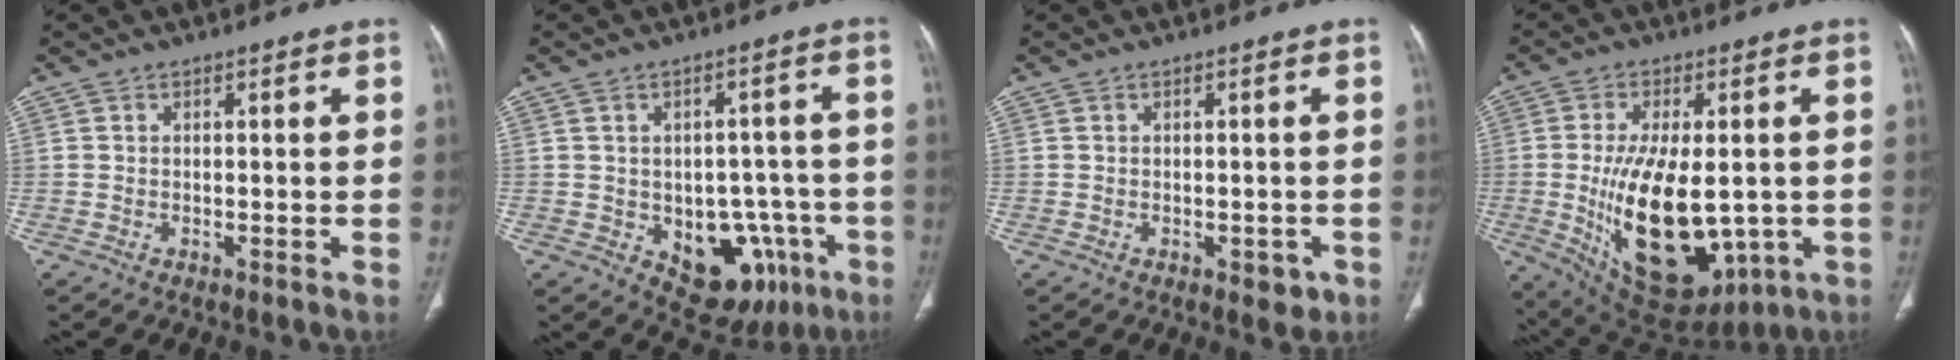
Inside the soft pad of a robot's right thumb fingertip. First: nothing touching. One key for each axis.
{"total": 13.8, "fx": -5.0, "fy": 9.2, "fz": 8.9, "tx": -0.067, "ty": 0.026, "tz": -0.052}
{"total": 2.5, "fx": -0.9, "fy": 1.6, "fz": 1.7, "tx": -0.005, "ty": 0.002, "tz": -0.006}
{"total": 21.0, "fx": -2.8, "fy": 10.9, "fz": 17.7, "tx": -0.292, "ty": -0.021, "tz": -0.011}